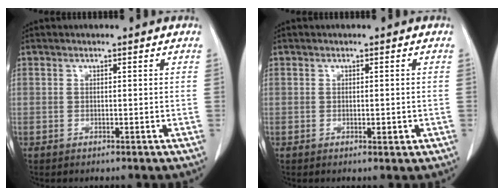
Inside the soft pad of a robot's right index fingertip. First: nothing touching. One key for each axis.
{"total": 1.2, "fx": -0.2, "fy": 0.5, "fz": 1.1, "tx": -0.010, "ty": 0.000, "tz": 0.002}